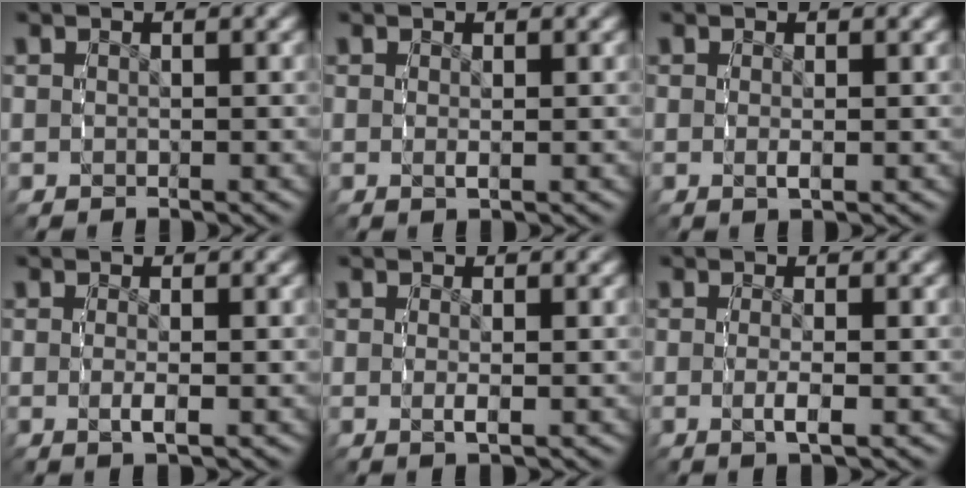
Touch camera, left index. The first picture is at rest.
{"total": 0.7, "force": [0.1, -0.3, 0.6], "torque": [-0.015, -0.005, 0.002]}
{"total": 1.0, "force": [-0.2, -0.2, 1.0], "torque": [-0.022, -0.007, 0.000]}
{"total": 1.6, "force": [-0.6, -0.1, 1.5], "torque": [-0.035, -0.011, -0.005]}
{"total": 1.3, "force": [-0.3, -0.2, 1.2], "torque": [-0.027, -0.010, -0.001]}
{"total": 2.0, "force": [-0.7, 0.0, 1.9], "torque": [-0.044, -0.013, -0.008]}